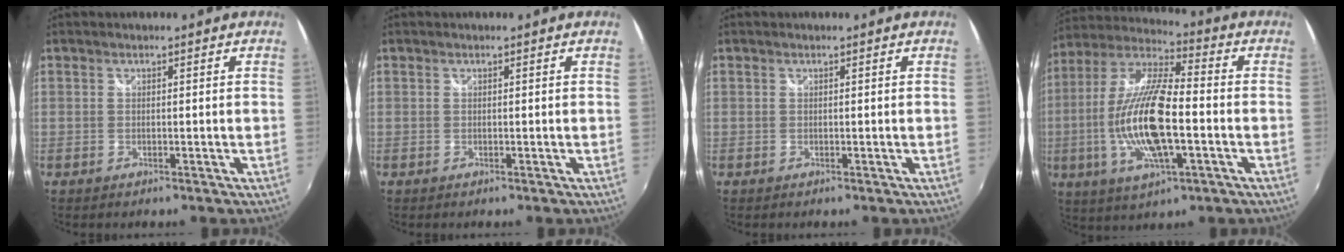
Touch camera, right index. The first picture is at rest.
{"total": 0.0}
{"total": 0.0}
{"total": 18.6, "force": [-3.4, 5.6, 17.4], "torque": [-0.345, -0.008, -0.067]}